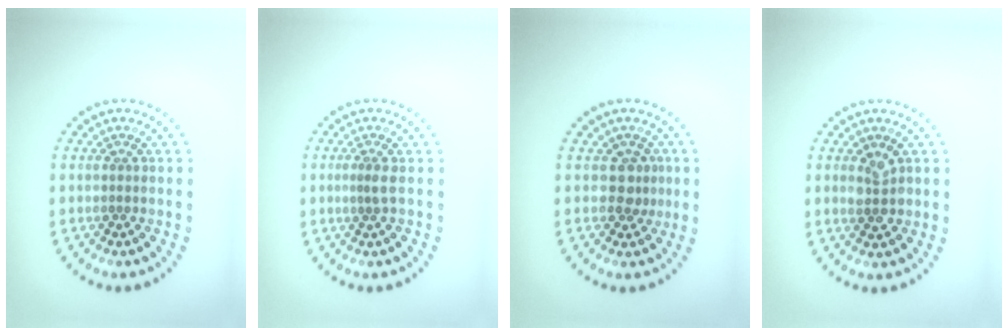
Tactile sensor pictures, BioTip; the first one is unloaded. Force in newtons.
{"total": 1.0, "press": 0.6, "slide": 0.8}
{"total": 1.9, "press": 1.6, "slide": 1.0}
{"total": 2.0, "press": 1.9, "slide": 0.3}